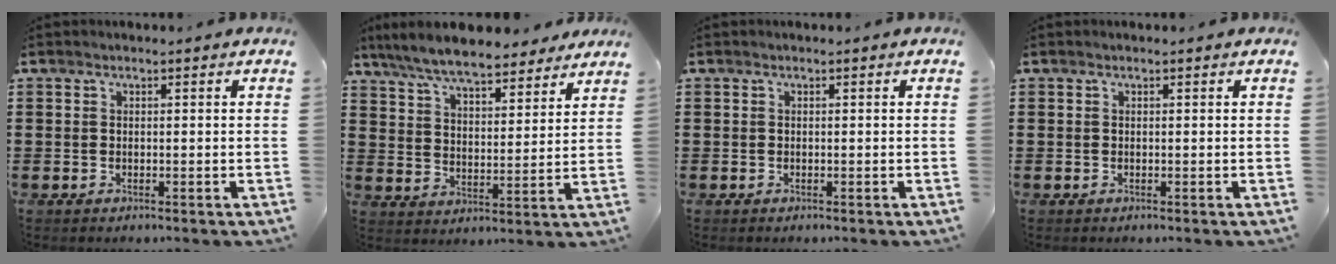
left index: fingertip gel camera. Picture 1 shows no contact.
{"total": 8.0, "force": [7.3, 1.1, 3.1], "torque": [-0.090, -0.030, 0.133]}
{"total": 0.0}
{"total": 0.0}